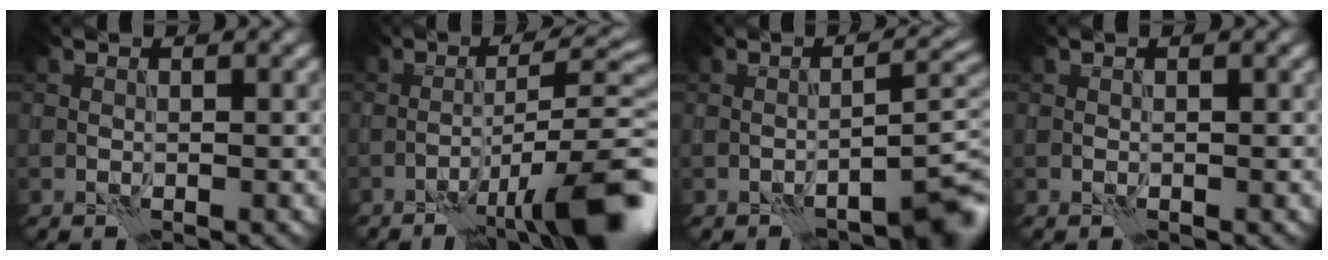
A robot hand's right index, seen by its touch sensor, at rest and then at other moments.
{"total": 10.4, "force": [-5.6, 1.7, 8.6], "torque": [-0.124, 0.013, -0.088]}
{"total": 4.7, "force": [-2.6, 1.0, 3.8], "torque": [-0.043, 0.013, -0.038]}
{"total": 0.0}